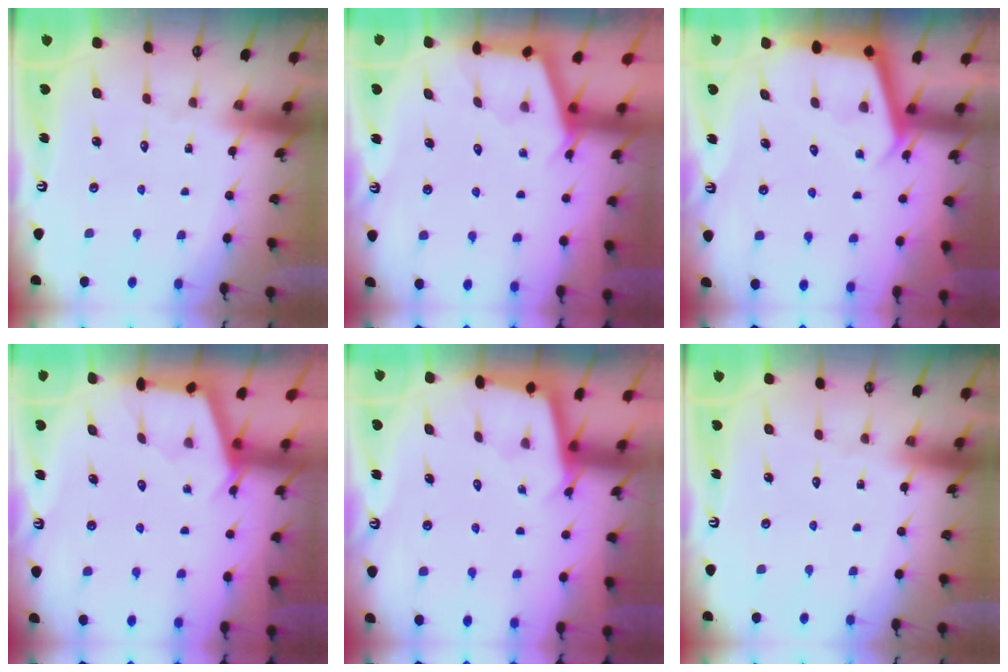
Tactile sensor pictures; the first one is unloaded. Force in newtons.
{"total": 2.9, "press": 2.8, "slide": 0.3}
{"total": 3.9, "press": 3.9, "slide": 0.2}
{"total": 2.8, "press": 2.8, "slide": 0.4}
{"total": 2.4, "press": 2.4, "slide": 0.2}
{"total": 0.0}